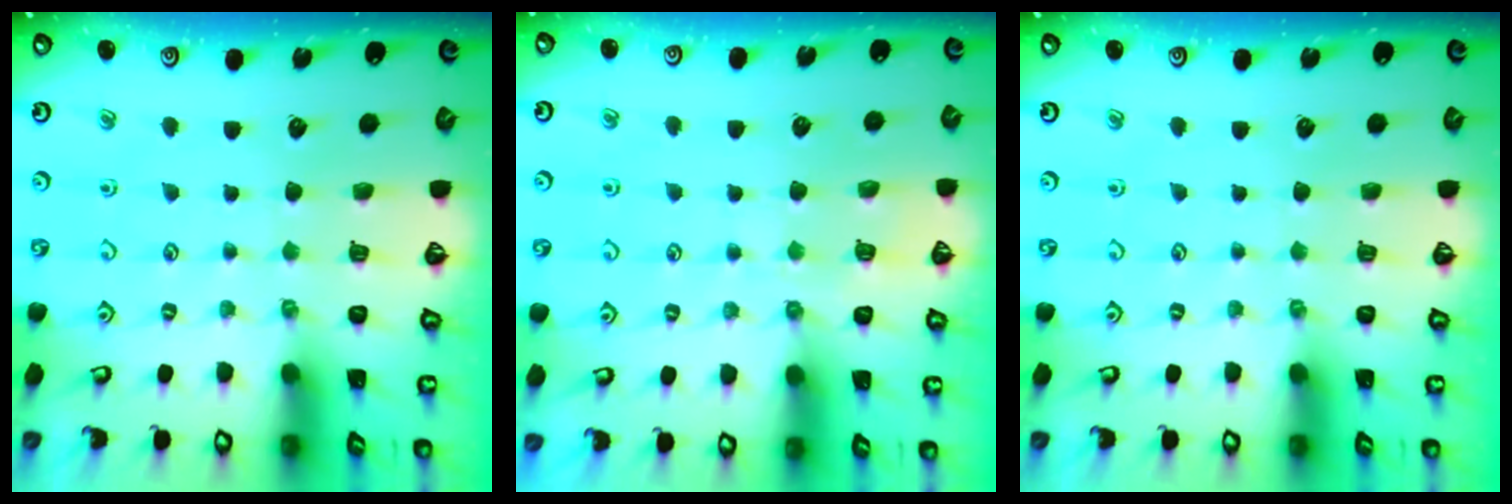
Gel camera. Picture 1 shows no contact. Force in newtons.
{"total": 6.3, "press": 6.3, "slide": 0.4}
{"total": 0.0}